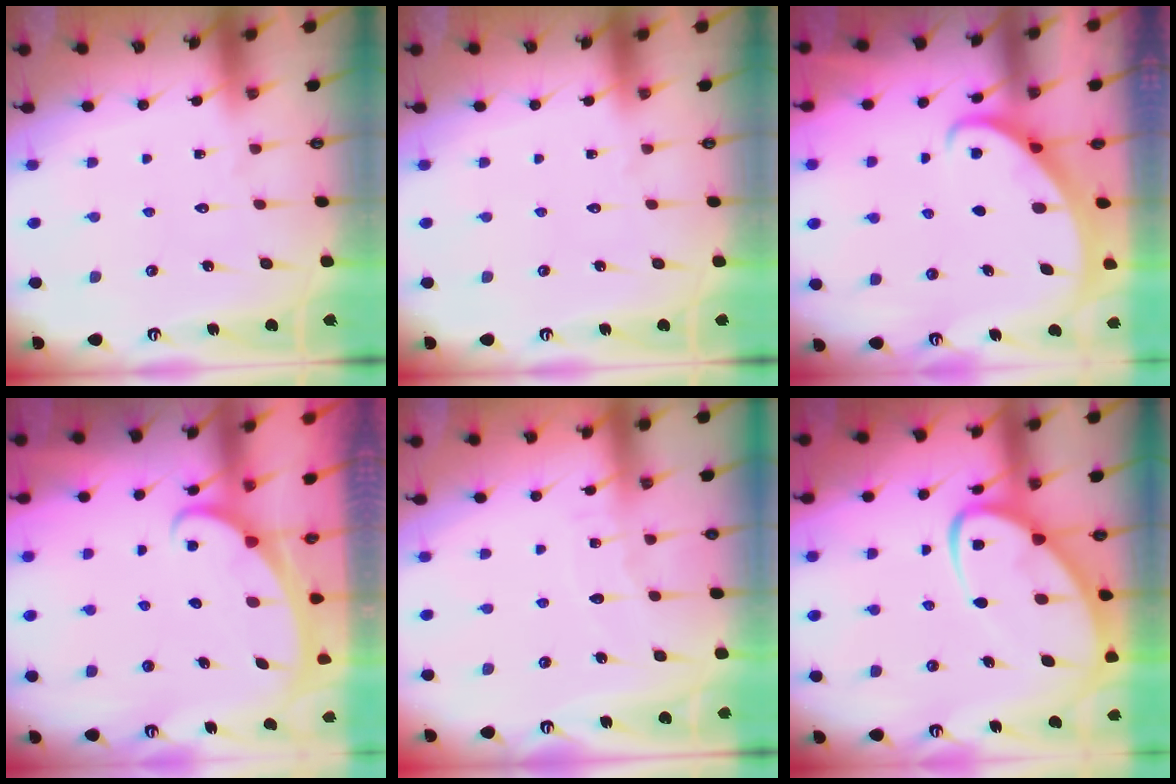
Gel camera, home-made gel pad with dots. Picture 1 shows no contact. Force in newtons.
{"total": 0.0}
{"total": 2.0, "press": 2.0, "slide": 0.2}
{"total": 1.9, "press": 1.9, "slide": 0.1}
{"total": 3.6, "press": 3.6, "slide": 0.3}
{"total": 11.0, "press": 10.9, "slide": 1.0}